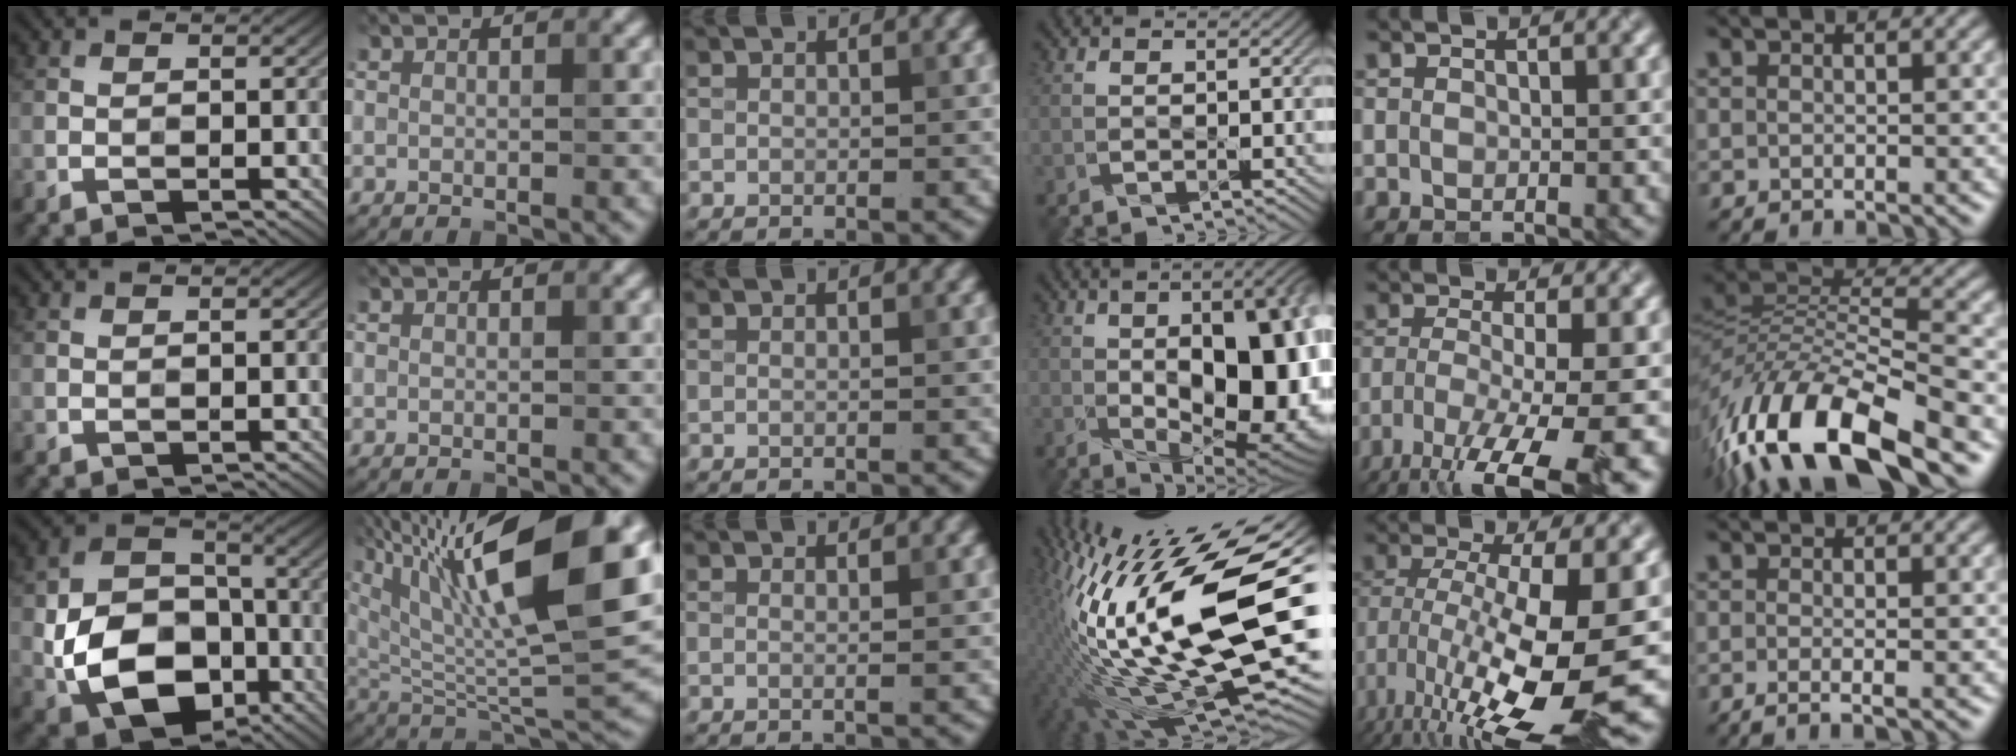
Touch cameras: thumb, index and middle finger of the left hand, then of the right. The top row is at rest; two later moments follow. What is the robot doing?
{"motion": "open", "object": "stapler"}